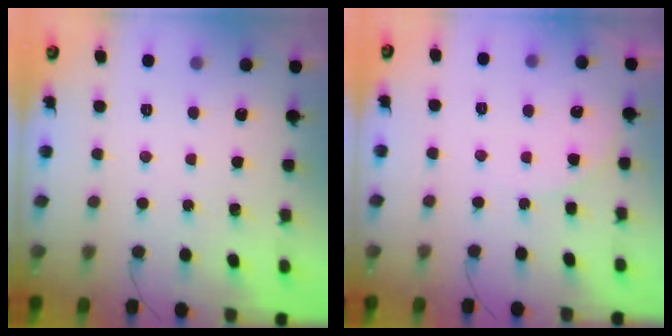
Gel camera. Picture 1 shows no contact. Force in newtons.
{"total": 4.8, "press": 4.8, "slide": 0.5}